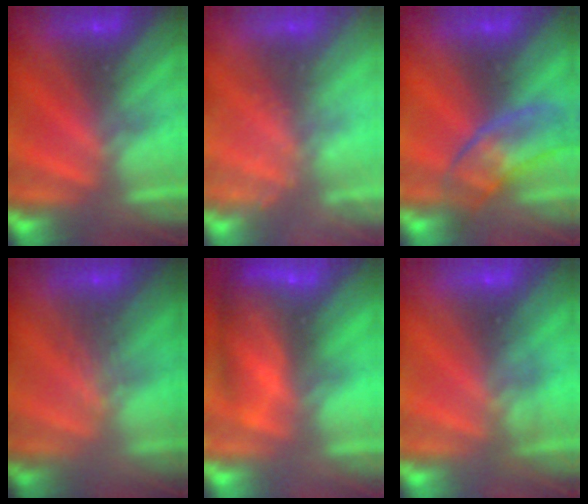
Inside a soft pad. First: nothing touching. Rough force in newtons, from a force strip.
{"total": 2.4}
{"total": 2.8}
{"total": 2.9}
{"total": 8.3}
{"total": 1.8}